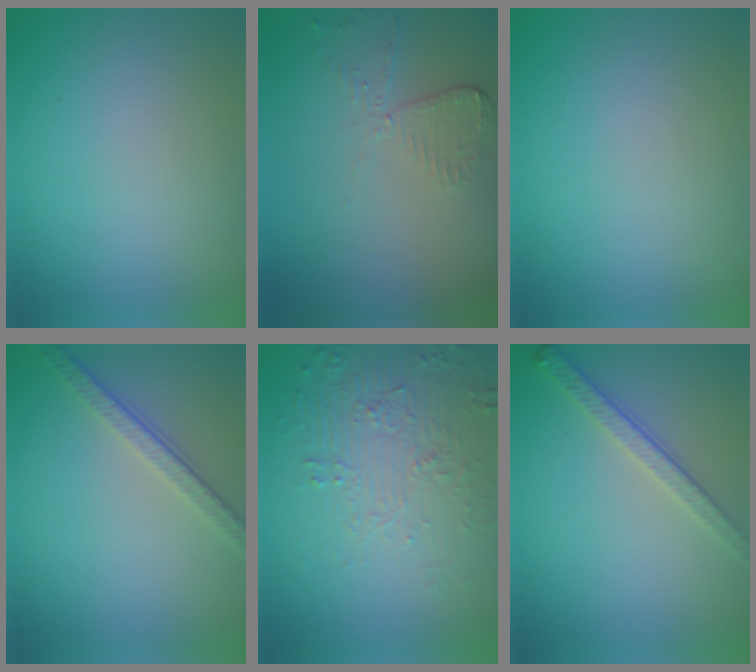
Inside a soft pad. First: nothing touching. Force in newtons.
{"total": 2.5, "press": 2.3, "slide": 1.2}
{"total": 0.0}
{"total": 3.6, "press": 2.5, "slide": 2.6}
{"total": 5.8, "press": 3.8, "slide": 4.4}
{"total": 2.8, "press": 2.5, "slide": 1.2}